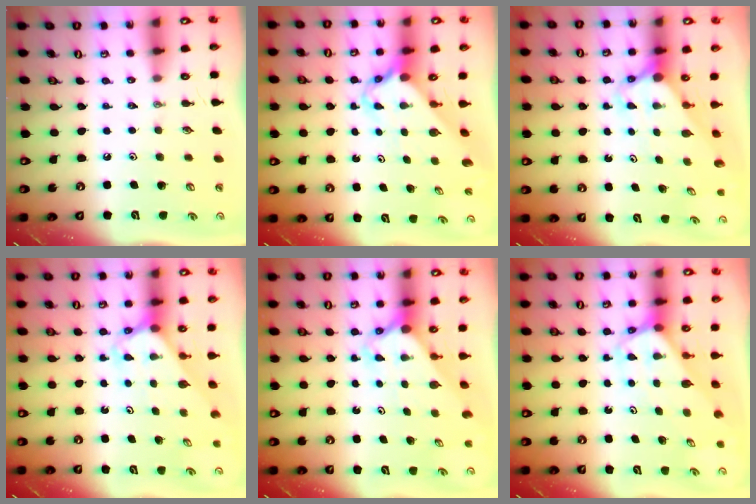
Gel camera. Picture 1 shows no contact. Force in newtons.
{"total": 2.8, "press": 2.8, "slide": 0.2}
{"total": 3.0, "press": 3.0, "slide": 0.3}
{"total": 2.7, "press": 2.7, "slide": 0.2}
{"total": 2.6, "press": 2.6, "slide": 0.2}
{"total": 3.7, "press": 3.7, "slide": 0.4}